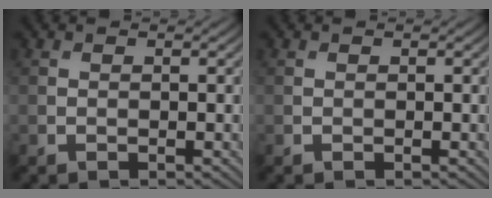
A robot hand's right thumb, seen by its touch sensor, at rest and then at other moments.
{"total": 0.0}